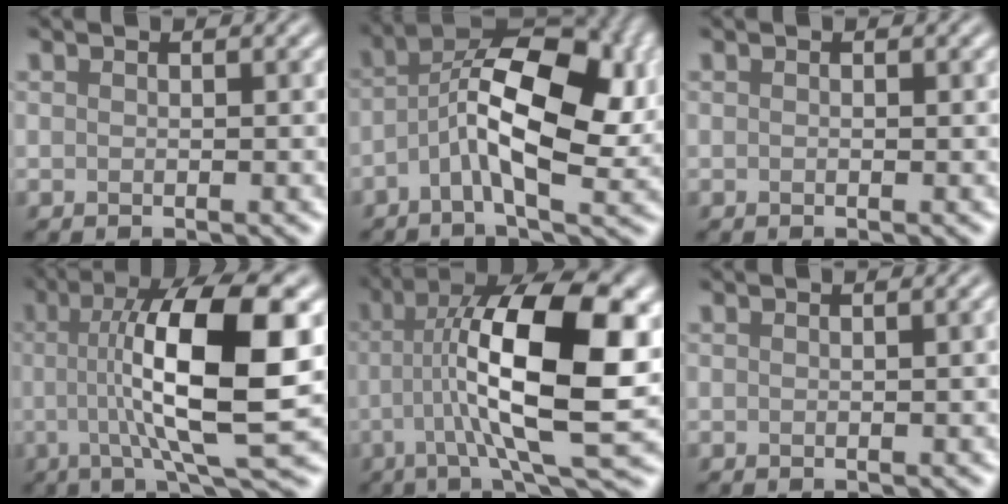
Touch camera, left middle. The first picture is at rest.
{"total": 9.8, "force": [-0.6, 3.9, 9.0], "torque": [-0.157, 0.017, -0.020]}
{"total": 0.0}
{"total": 12.0, "force": [0.8, 2.7, 11.7], "torque": [-0.163, 0.012, 0.012]}
{"total": 13.1, "force": [0.0, 3.4, 12.7], "torque": [-0.210, 0.017, -0.002]}
{"total": 1.0, "force": [0.1, 0.2, 0.9], "torque": [-0.011, 0.005, 0.001]}